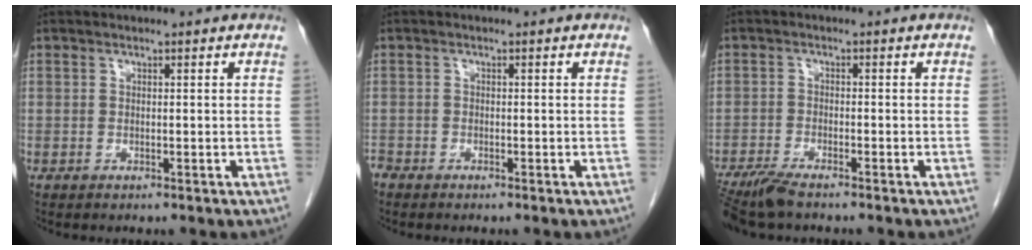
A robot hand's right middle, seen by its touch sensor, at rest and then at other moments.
{"total": 1.0, "force": [-1.0, 0.2, 0.1], "torque": [-0.004, -0.002, -0.019]}
{"total": 5.7, "force": [-4.7, 0.7, 3.1], "torque": [-0.057, -0.015, -0.086]}